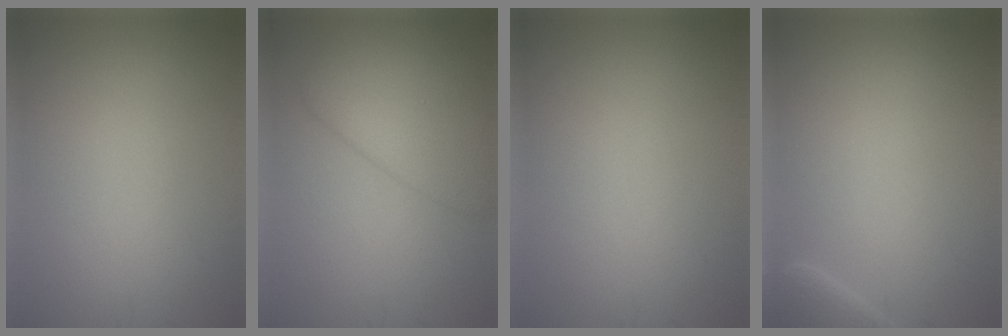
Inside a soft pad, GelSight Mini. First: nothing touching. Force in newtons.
{"total": 5.6, "press": 5.6, "slide": 0.2}
{"total": 0.0}
{"total": 2.4, "press": 2.3, "slide": 0.4}